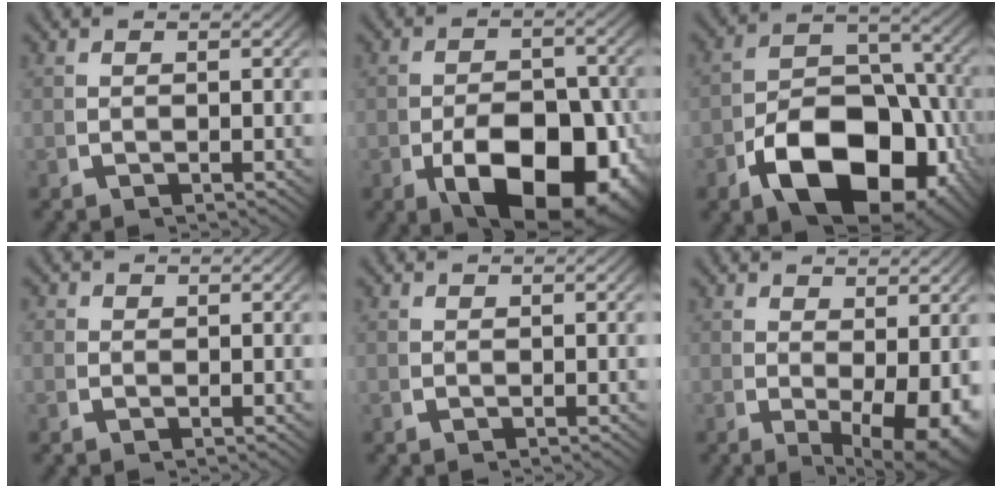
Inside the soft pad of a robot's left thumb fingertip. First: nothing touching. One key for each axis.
{"total": 13.3, "fx": -3.6, "fy": 8.0, "fz": 10.0, "tx": -0.166, "ty": -0.067, "tz": -0.025}
{"total": 14.5, "fx": -4.2, "fy": 9.2, "fz": 10.4, "tx": -0.186, "ty": -0.053, "tz": -0.044}
{"total": 1.1, "fx": 0.1, "fy": 1.1, "fz": 0.2, "tx": -0.008, "ty": -0.003, "tz": -0.003}
{"total": 0.0}
{"total": 6.0, "fx": -0.4, "fy": 3.0, "fz": 5.2, "tx": -0.081, "ty": -0.030, "tz": 0.013}